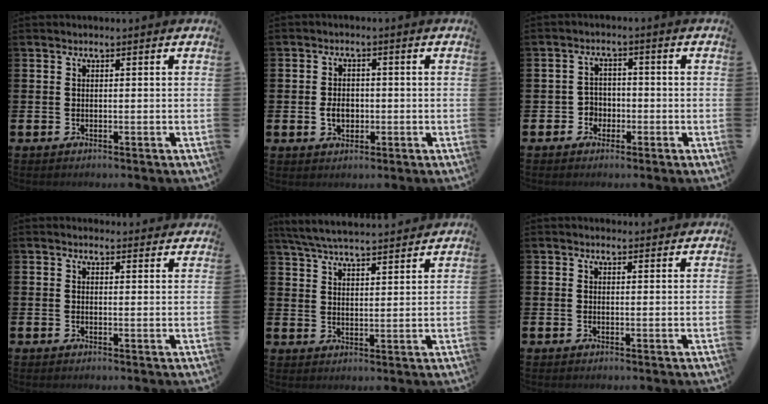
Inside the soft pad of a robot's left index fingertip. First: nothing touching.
{"total": 2.9, "force": [-0.5, 2.2, 1.8], "torque": [-0.019, -0.002, -0.015]}
{"total": 2.8, "force": [-1.5, 2.3, 0.3], "torque": [-0.021, 0.009, -0.034]}
{"total": 1.7, "force": [1.6, 0.4, -0.1], "torque": [0.011, -0.007, 0.028]}
{"total": 5.9, "force": [5.7, 0.4, 1.3], "torque": [-0.046, -0.032, 0.102]}
{"total": 1.1, "force": [1.0, 0.4, 0.1], "torque": [0.010, 0.000, 0.016]}